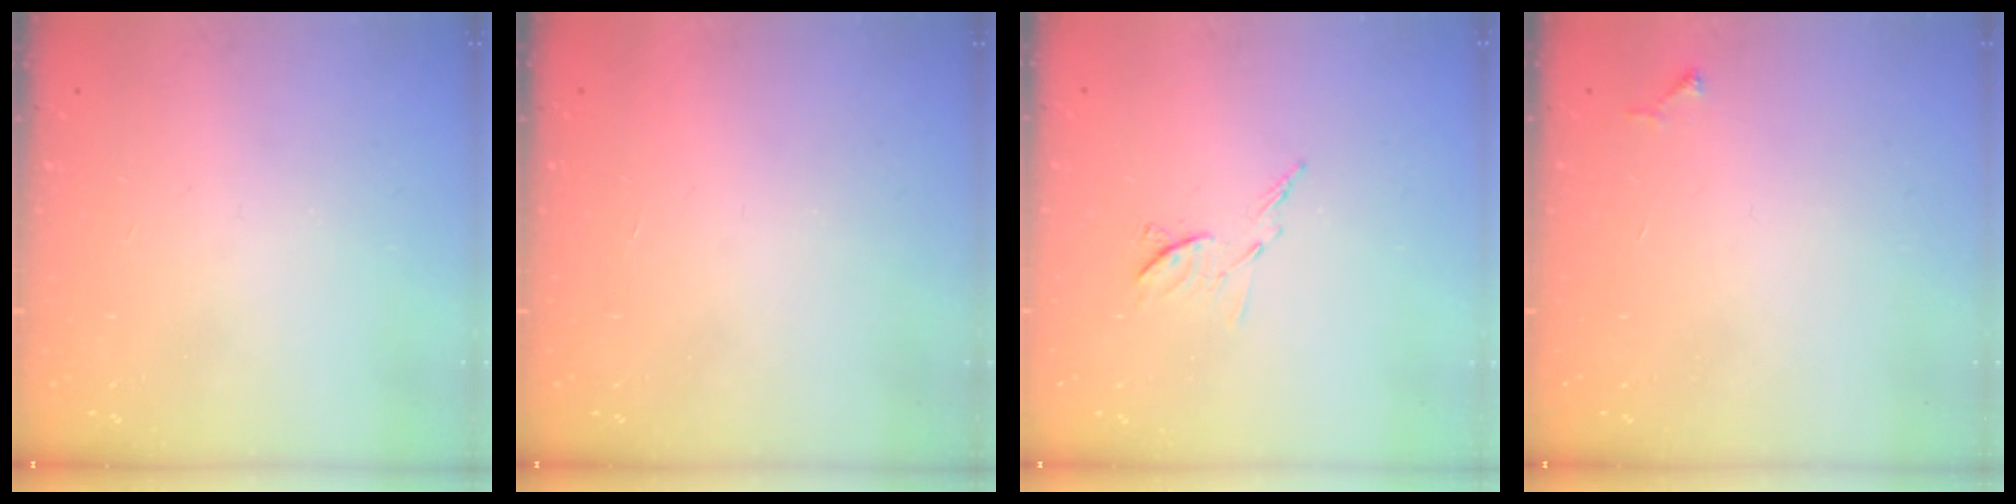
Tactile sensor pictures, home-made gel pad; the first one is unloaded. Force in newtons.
{"total": 1.6, "press": 1.5, "slide": 0.1}
{"total": 6.8, "press": 6.8, "slide": 0.5}
{"total": 4.5, "press": 4.5, "slide": 0.6}